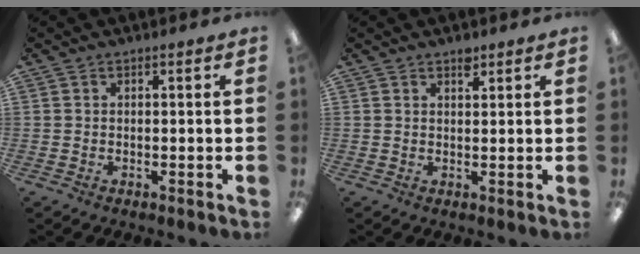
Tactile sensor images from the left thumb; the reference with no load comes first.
{"total": 2.1, "force": [1.7, 0.9, 0.9], "torque": [-0.004, -0.008, 0.027]}